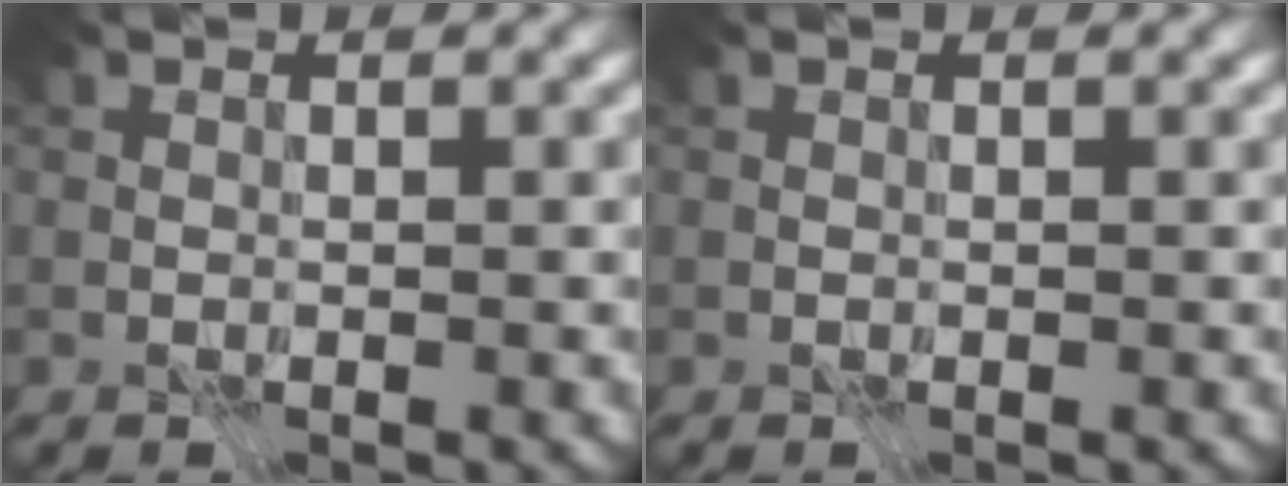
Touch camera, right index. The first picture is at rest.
{"total": 0.0}